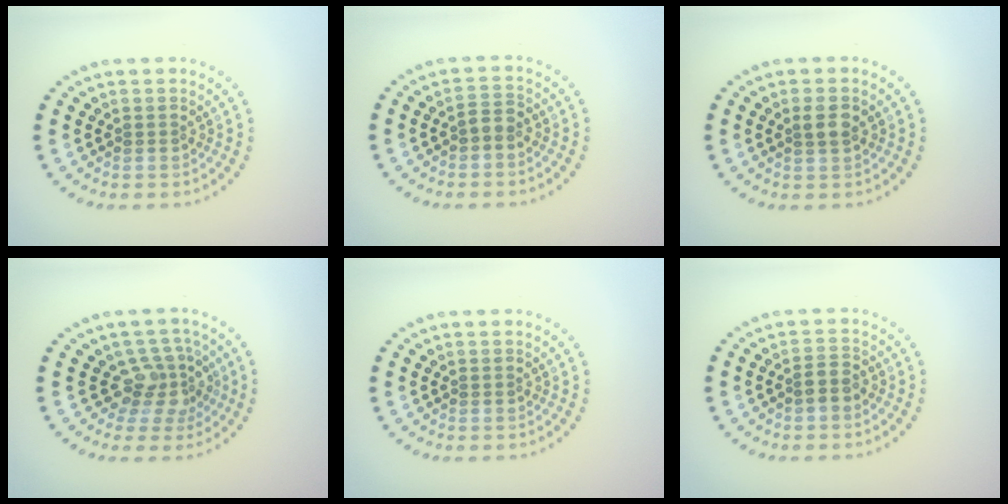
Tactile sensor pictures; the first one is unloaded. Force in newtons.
{"total": 1.2, "press": 1.1, "slide": 0.5}
{"total": 1.7, "press": 1.6, "slide": 0.5}
{"total": 3.3, "press": 2.5, "slide": 2.1}
{"total": 0.0}
{"total": 1.6, "press": 1.4, "slide": 0.8}